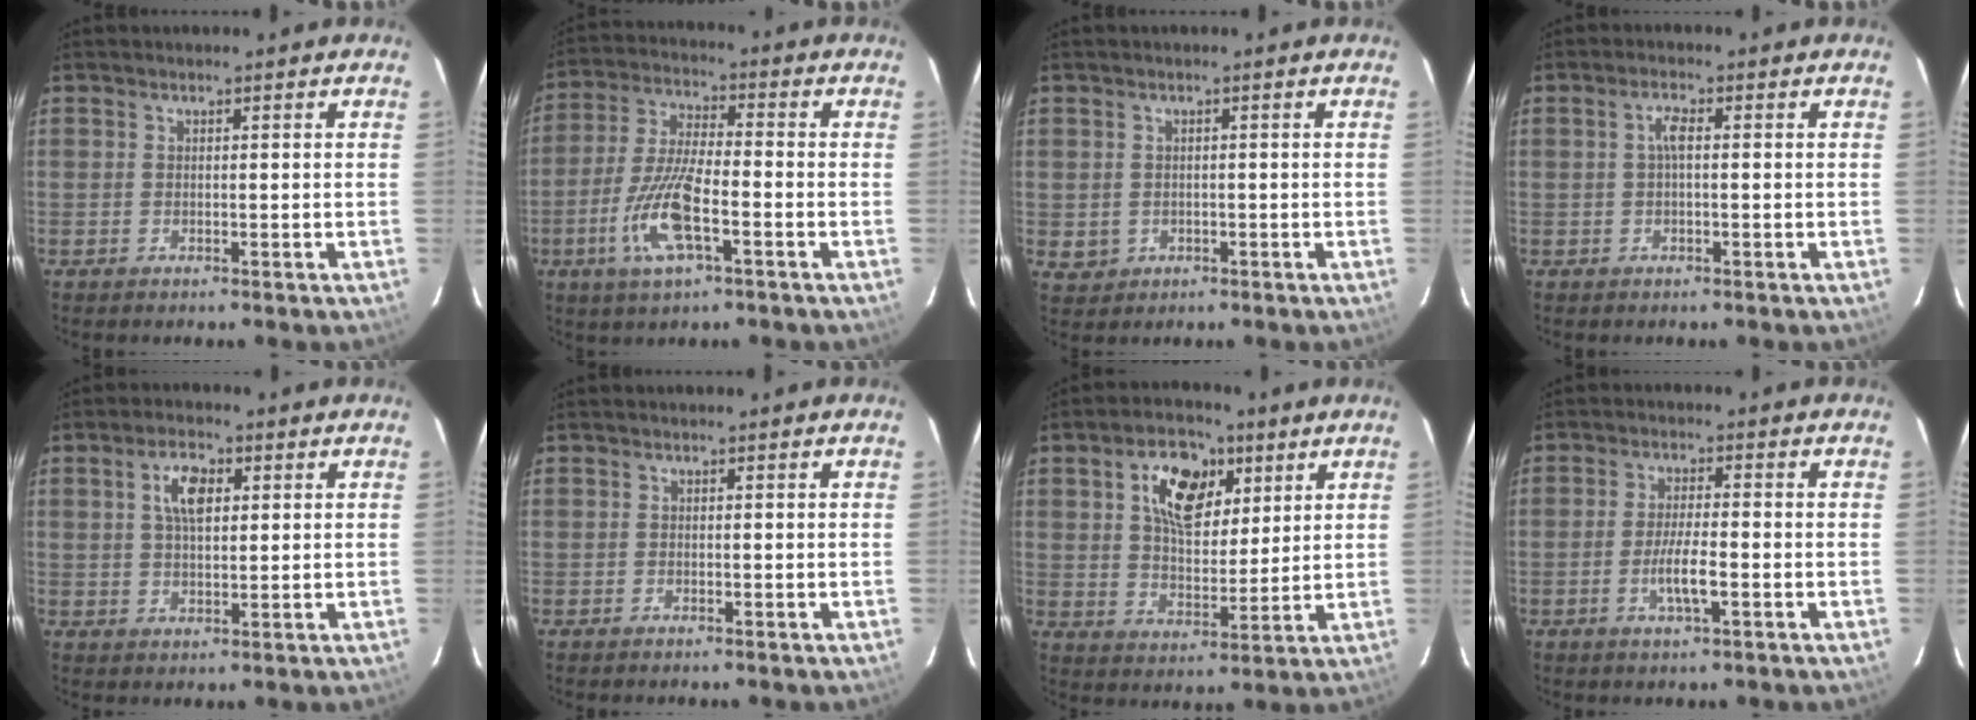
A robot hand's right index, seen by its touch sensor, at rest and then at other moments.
{"total": 11.7, "force": [-4.7, 3.1, 10.3], "torque": [-0.220, -0.005, -0.092]}
{"total": 3.0, "force": [-0.3, 2.9, 0.7], "torque": [-0.016, 0.001, 0.006]}
{"total": 2.2, "force": [0.1, 0.6, 2.1], "torque": [-0.044, 0.008, 0.001]}
{"total": 5.6, "force": [1.8, 2.7, 4.5], "torque": [-0.082, 0.012, 0.034]}
{"total": 0.0}
{"total": 12.0, "force": [5.0, 6.9, 8.4], "torque": [-0.139, 0.019, 0.086]}
{"total": 4.8, "force": [-1.8, 0.6, 4.4], "torque": [-0.087, -0.005, -0.032]}